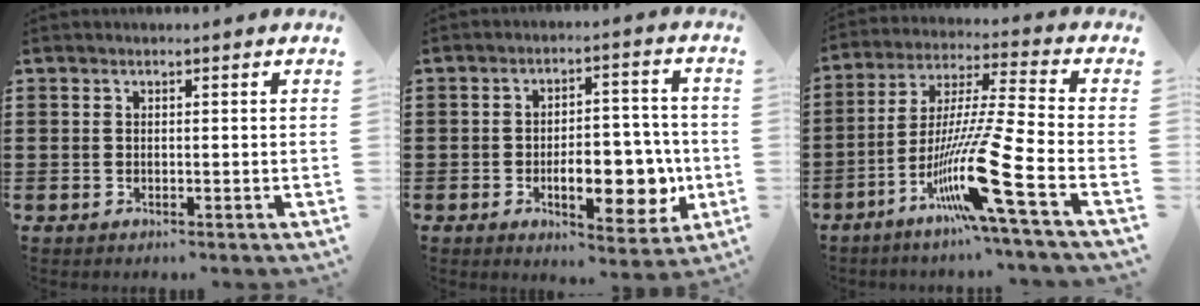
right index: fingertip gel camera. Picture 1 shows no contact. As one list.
[{"total": 10.8, "force": [-2.8, 5.2, 9.1], "torque": [-0.123, -0.004, -0.045]}, {"total": 15.6, "force": [-7.7, 0.3, 13.6], "torque": [-0.275, -0.015, -0.145]}]